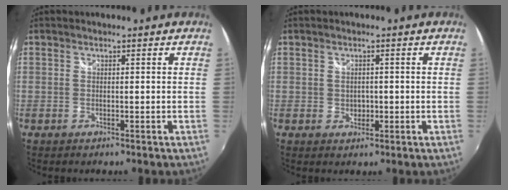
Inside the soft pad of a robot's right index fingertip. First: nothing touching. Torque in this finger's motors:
{"motor_torque": [-0.02, 0.04, 0.01, 0.00]}